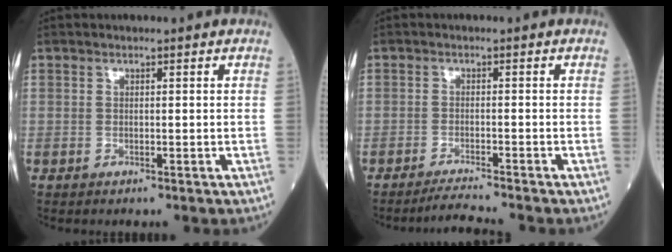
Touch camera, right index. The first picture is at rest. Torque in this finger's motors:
{"motor_torque": [-0.14, -0.05, -0.01, 0.00]}